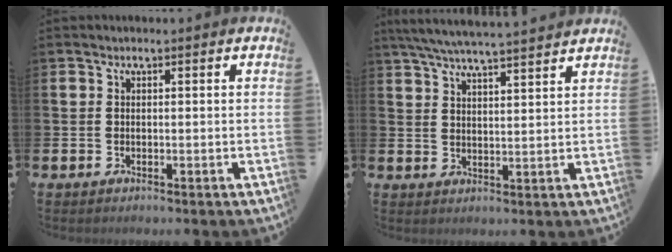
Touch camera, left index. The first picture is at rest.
{"total": 5.9, "force": [5.7, -0.1, 1.7], "torque": [-0.056, -0.028, 0.103]}